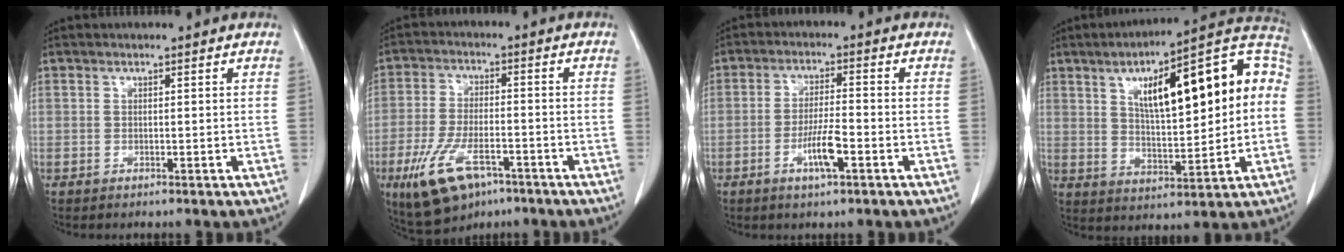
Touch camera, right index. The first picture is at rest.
{"total": 11.1, "force": [-6.2, 4.5, 8.1], "torque": [-0.169, -0.010, -0.099]}
{"total": 5.7, "force": [-2.4, 0.7, 5.1], "torque": [-0.097, -0.004, -0.044]}
{"total": 20.5, "force": [4.2, 5.6, 19.2], "torque": [-0.284, 0.042, 0.062]}